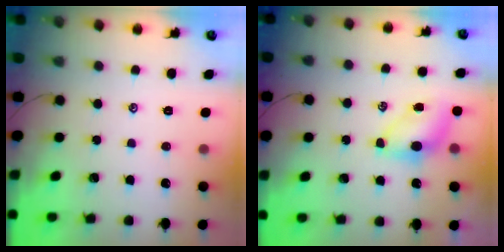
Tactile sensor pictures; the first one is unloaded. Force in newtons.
{"total": 5.7, "press": 5.6, "slide": 1.0}